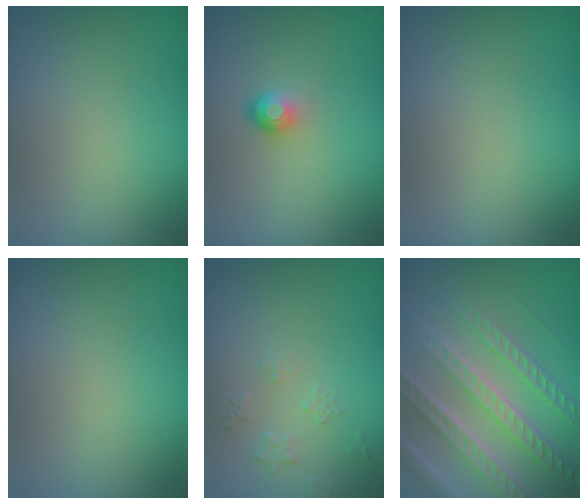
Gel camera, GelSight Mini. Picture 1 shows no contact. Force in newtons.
{"total": 1.8, "press": 1.2, "slide": 1.3}
{"total": 0.0}
{"total": 0.0}
{"total": 1.2, "press": 0.8, "slide": 0.9}
{"total": 6.4, "press": 5.2, "slide": 3.9}